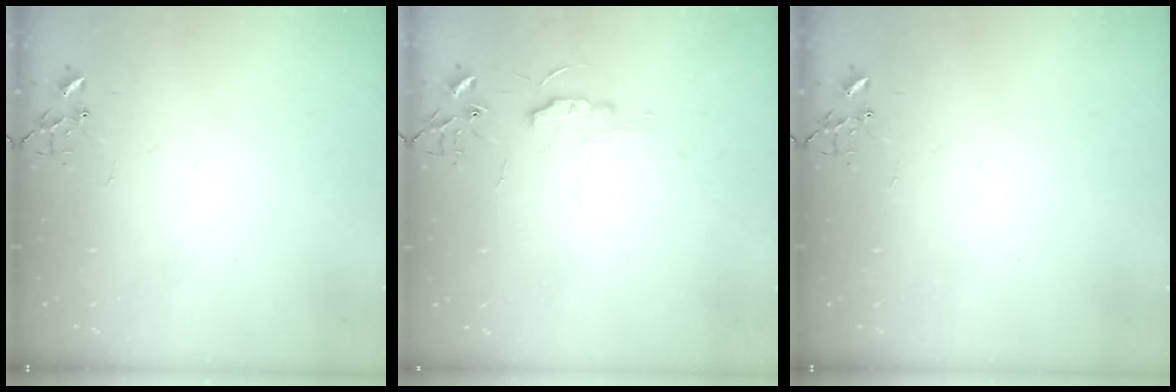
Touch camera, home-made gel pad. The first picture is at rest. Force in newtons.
{"total": 7.0, "press": 7.0, "slide": 0.8}
{"total": 0.0}